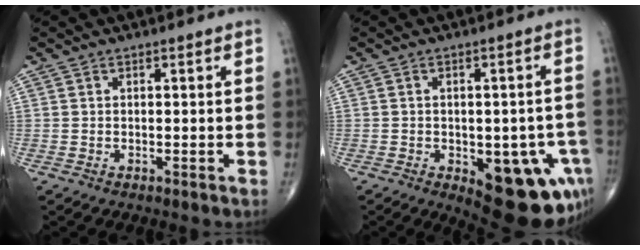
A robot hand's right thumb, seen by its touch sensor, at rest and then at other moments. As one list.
[{"total": 19.3, "force": [-7.2, 8.8, 15.7], "torque": [-0.135, 0.010, -0.072]}]